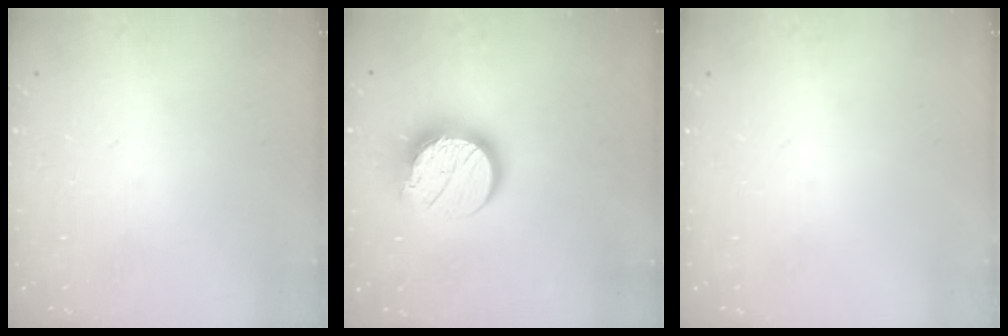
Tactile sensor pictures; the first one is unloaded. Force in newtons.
{"total": 14.8, "press": 14.7, "slide": 0.9}
{"total": 0.0}